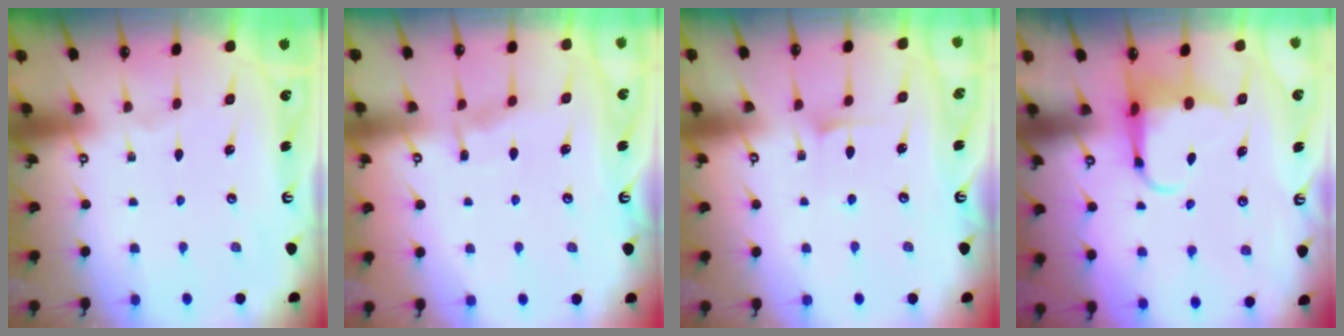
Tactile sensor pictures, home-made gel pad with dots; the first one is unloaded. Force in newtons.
{"total": 5.0, "press": 4.9, "slide": 0.3}
{"total": 6.2, "press": 6.1, "slide": 1.0}
{"total": 5.5, "press": 5.4, "slide": 1.3}